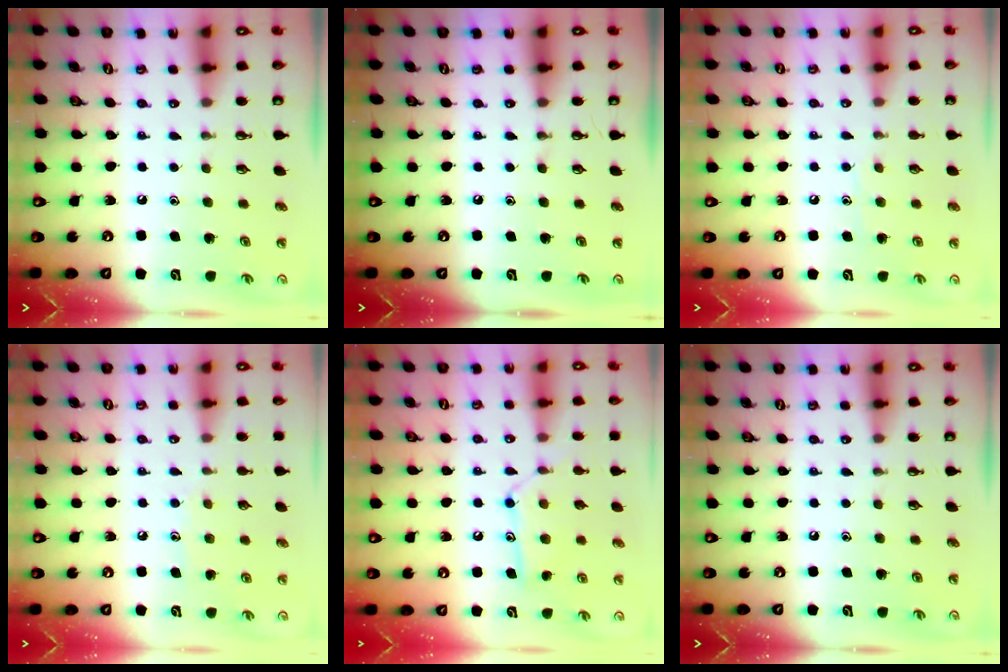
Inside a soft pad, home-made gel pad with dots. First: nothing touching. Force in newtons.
{"total": 0.0}
{"total": 5.7, "press": 5.6, "slide": 0.7}
{"total": 5.7, "press": 5.6, "slide": 0.7}
{"total": 12.9, "press": 12.9, "slide": 0.8}
{"total": 0.0}